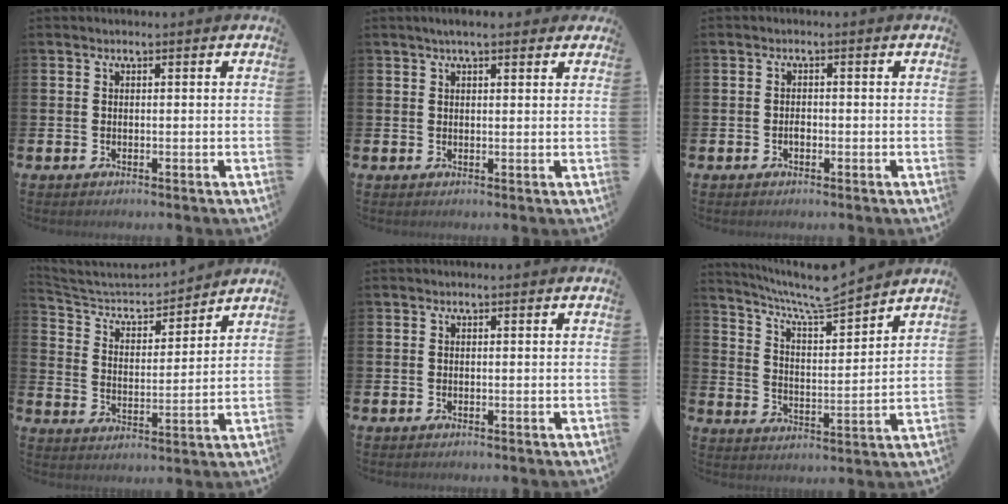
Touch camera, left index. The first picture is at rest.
{"total": 3.0, "force": [2.5, 0.8, 1.4], "torque": [-0.026, -0.003, 0.043]}
{"total": 1.1, "force": [-0.4, 0.7, 0.7], "torque": [-0.013, 0.002, -0.008]}
{"total": 5.8, "force": [5.4, 1.4, 1.3], "torque": [-0.055, -0.042, 0.090]}
{"total": 0.0}
{"total": 7.7, "force": [7.3, 0.5, 2.4], "torque": [-0.075, -0.052, 0.127]}